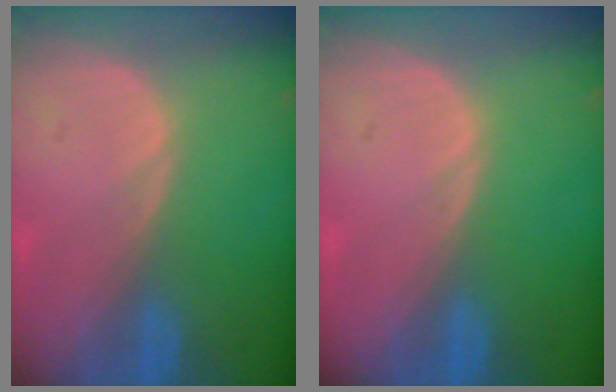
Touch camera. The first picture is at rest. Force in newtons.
{"total": 0.0}